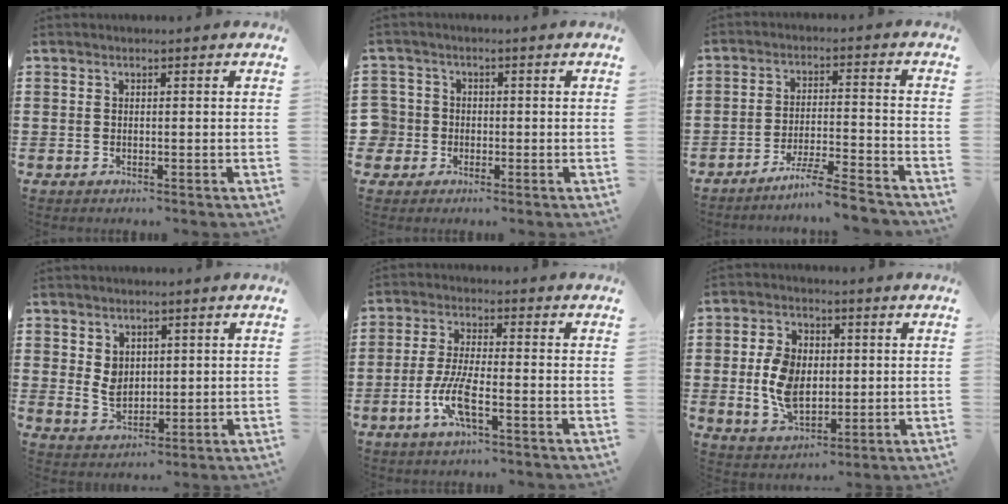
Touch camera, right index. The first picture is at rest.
{"total": 3.4, "force": [-0.7, 3.3, 0.3], "torque": [-0.037, 0.004, -0.022]}
{"total": 6.1, "force": [-5.5, -0.5, 2.7], "torque": [-0.051, -0.011, -0.105]}
{"total": 3.5, "force": [1.3, 2.8, 1.7], "torque": [-0.035, 0.006, 0.022]}
{"total": 6.5, "force": [-2.7, 1.5, 5.7], "torque": [-0.128, -0.012, -0.055]}
{"total": 8.2, "force": [-0.1, 5.7, 5.9], "torque": [-0.146, 0.009, -0.007]}